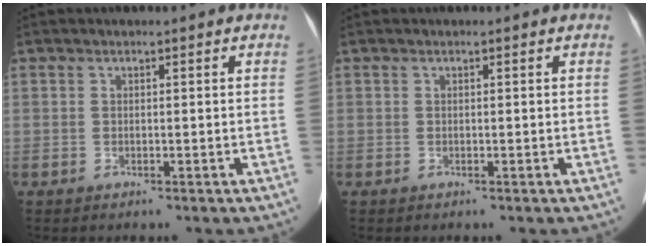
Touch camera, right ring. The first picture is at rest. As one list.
[{"total": 0.0}]